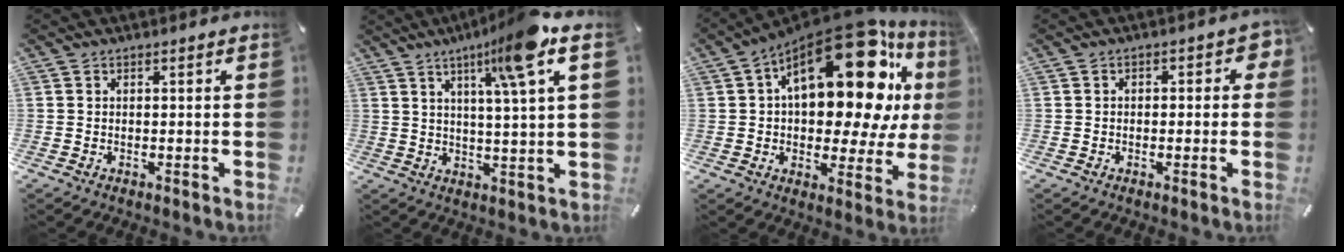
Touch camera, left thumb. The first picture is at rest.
{"total": 12.7, "force": [7.4, 0.3, 10.3], "torque": [-0.166, -0.028, 0.109]}
{"total": 27.8, "force": [10.1, 12.9, 22.4], "torque": [-0.337, -0.079, 0.165]}
{"total": 2.6, "force": [-0.6, 1.5, 2.0], "torque": [-0.029, 0.008, -0.016]}